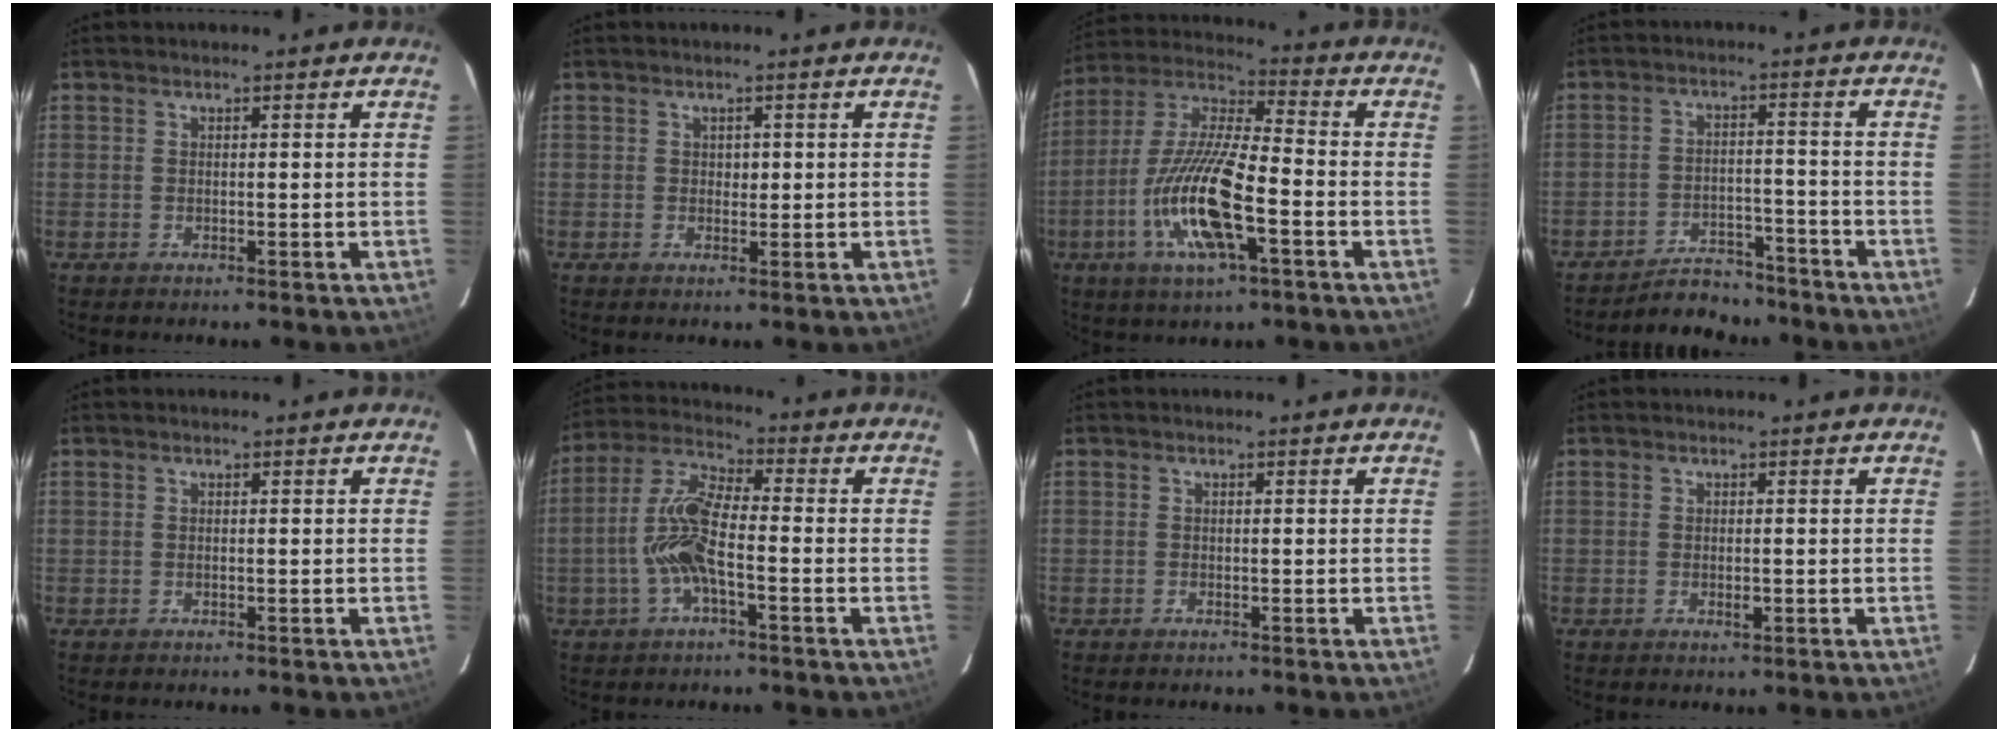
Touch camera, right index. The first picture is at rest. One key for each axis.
{"total": 0.9, "fx": 0.2, "fy": 0.6, "fz": 0.5, "tx": -0.005, "ty": 0.001, "tz": 0.002}
{"total": 16.1, "fx": -5.2, "fy": 3.0, "fz": 14.9, "tx": -0.309, "ty": -0.008, "tz": -0.095}
{"total": 6.6, "fx": -6.3, "fy": 2.0, "fz": 0.3, "tx": -0.003, "ty": 0.008, "tz": -0.103}
{"total": 0.0}
{"total": 9.5, "fx": -2.2, "fy": 2.5, "fz": 8.9, "tx": -0.199, "ty": 0.013, "tz": -0.046}
{"total": 0.0}
{"total": 1.2, "fx": -0.3, "fy": 0.4, "fz": 1.1, "tx": -0.020, "ty": -0.001, "tz": -0.003}